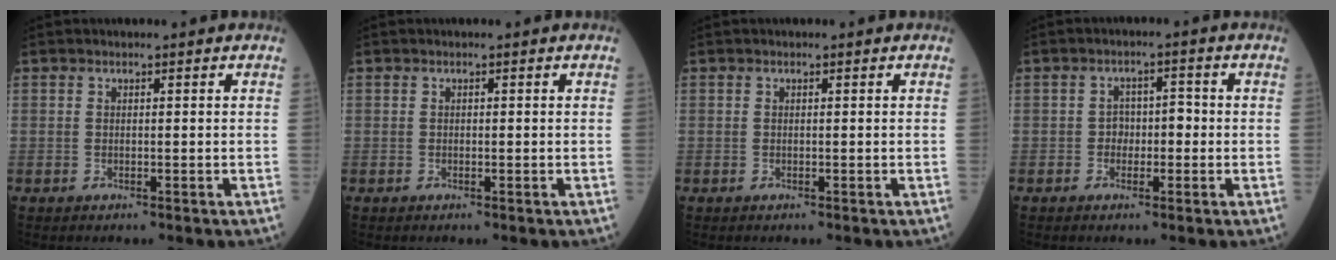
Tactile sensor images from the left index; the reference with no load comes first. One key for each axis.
{"total": 0.0}
{"total": 0.0}
{"total": 3.0, "fx": -0.6, "fy": 1.9, "fz": 2.2, "tx": -0.028, "ty": 0.016, "tz": -0.012}